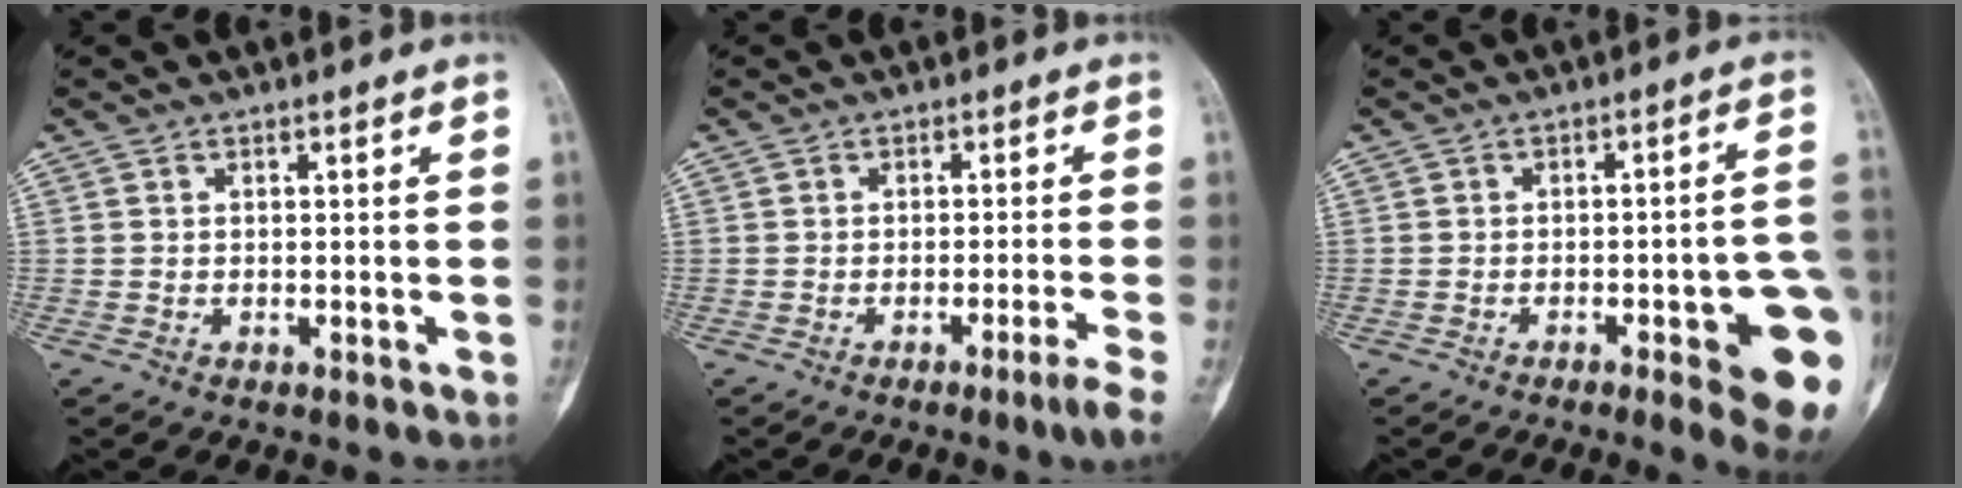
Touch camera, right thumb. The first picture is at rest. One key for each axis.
{"total": 4.0, "fx": -2.5, "fy": -1.0, "fz": 3.0, "tx": -0.056, "ty": 0.006, "tz": -0.041}
{"total": 13.9, "fx": -4.7, "fy": 3.2, "fz": 12.7, "tx": -0.118, "ty": 0.025, "tz": -0.047}